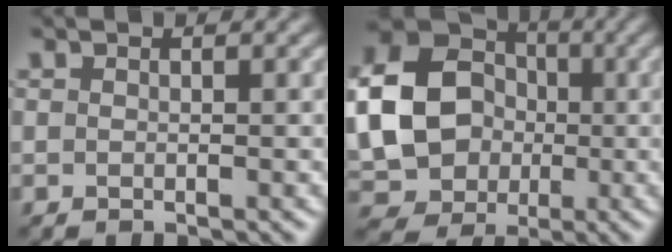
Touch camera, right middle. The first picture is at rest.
{"total": 13.2, "force": [-0.3, 11.2, 7.1], "torque": [-0.178, 0.000, -0.017]}